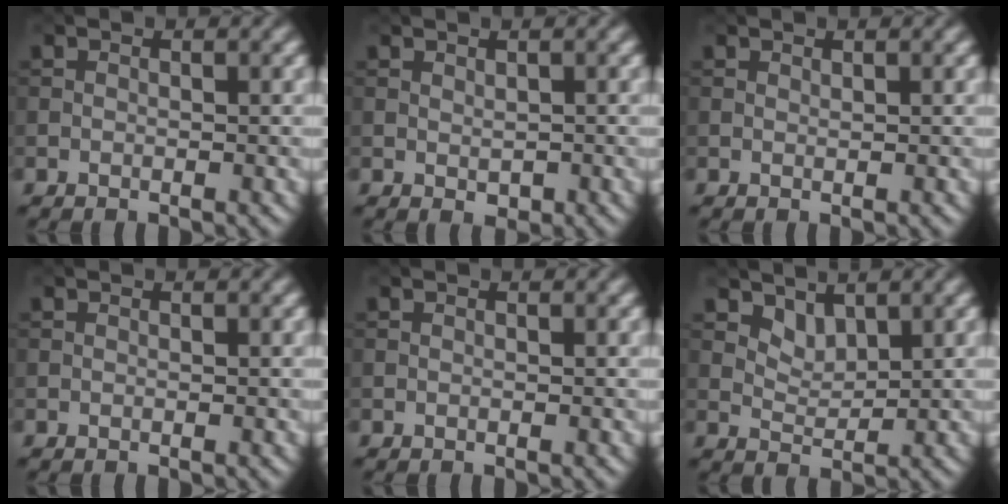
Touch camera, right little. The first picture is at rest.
{"total": 0.7, "force": [0.1, 0.4, 0.5], "torque": [-0.006, -0.005, 0.008]}
{"total": 0.0}
{"total": 0.0}
{"total": 0.0}
{"total": 1.9, "force": [1.5, 0.9, 0.7], "torque": [-0.014, -0.009, 0.028]}